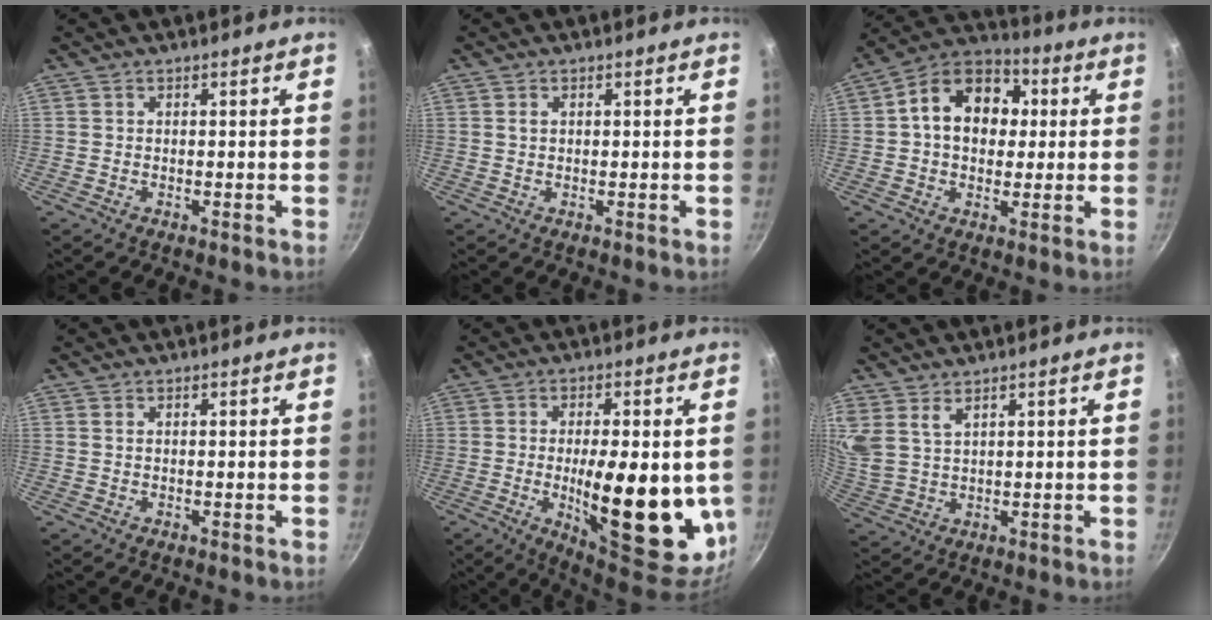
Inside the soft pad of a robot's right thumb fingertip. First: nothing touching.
{"total": 1.2, "force": [0.4, 0.7, 0.8], "torque": [-0.013, 0.003, 0.008]}
{"total": 15.2, "force": [2.4, 11.2, 10.0], "torque": [-0.127, 0.026, 0.019]}
{"total": 0.7, "force": [0.3, 0.4, 0.5], "torque": [-0.009, 0.001, 0.005]}
{"total": 22.0, "force": [-2.6, 8.2, 20.3], "torque": [-0.272, -0.017, -0.026]}
{"total": 5.0, "force": [3.3, 2.5, 2.9], "torque": [-0.052, -0.018, 0.077]}